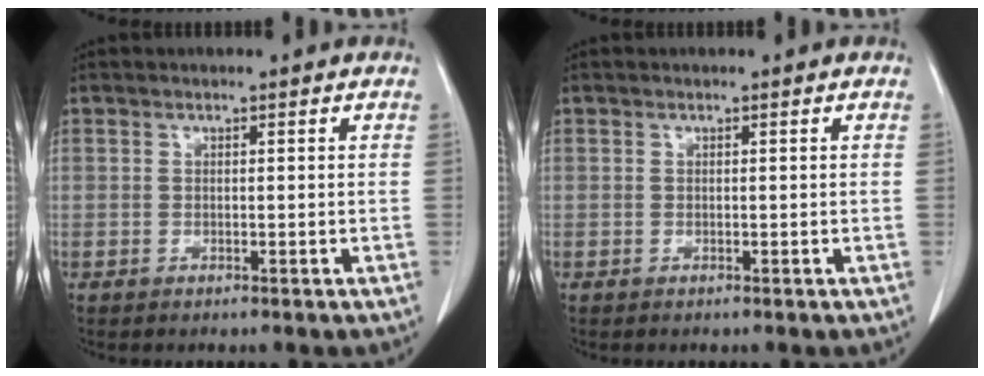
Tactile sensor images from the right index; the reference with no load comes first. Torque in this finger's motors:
{"motor_torque": [0.00, 0.00, 0.00, 0.00]}